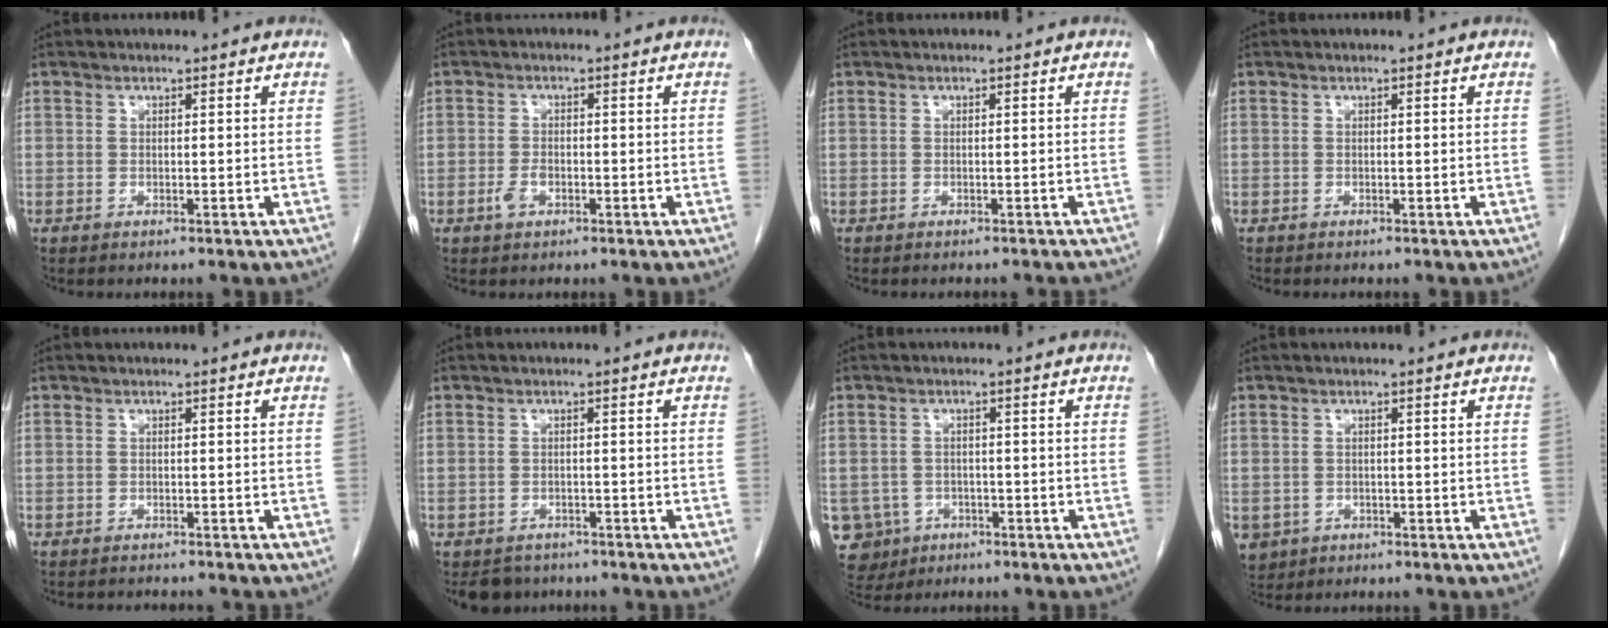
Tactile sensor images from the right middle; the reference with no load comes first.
{"total": 2.3, "force": [-1.0, 1.2, 1.6], "torque": [-0.036, 0.002, -0.018]}
{"total": 4.0, "force": [-3.6, 0.9, 1.4], "torque": [-0.021, -0.008, -0.039]}
{"total": 0.0}
{"total": 3.6, "force": [-3.4, 0.5, 0.8], "torque": [-0.005, -0.006, -0.044]}
{"total": 4.5, "force": [-3.8, 2.4, 0.2], "torque": [0.003, -0.001, -0.058]}
{"total": 6.8, "force": [-3.2, 5.9, 0.9], "torque": [-0.031, 0.004, -0.043]}
{"total": 4.6, "force": [-2.2, 3.9, 1.1], "torque": [-0.026, 0.000, -0.028]}